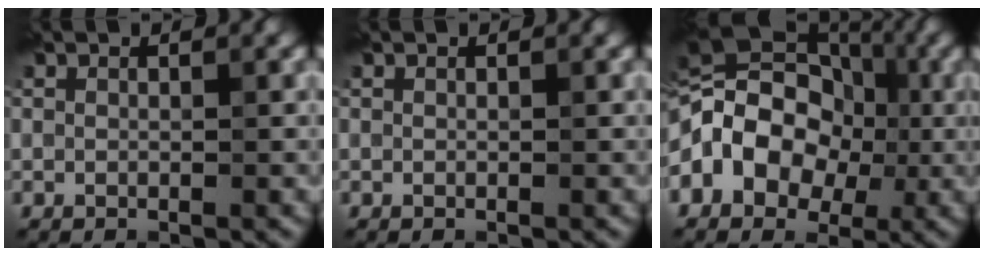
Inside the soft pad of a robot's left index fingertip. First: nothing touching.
{"total": 0.0}
{"total": 10.3, "force": [-1.6, 7.8, 6.6], "torque": [-0.090, 0.020, -0.050]}